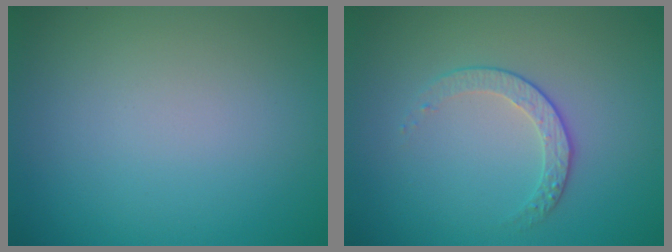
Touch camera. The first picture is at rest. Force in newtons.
{"total": 1.8, "press": 1.3, "slide": 1.3}